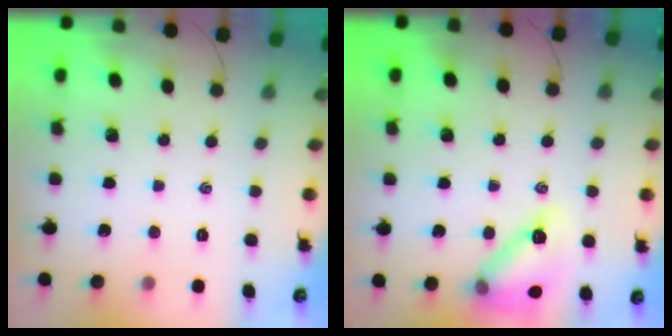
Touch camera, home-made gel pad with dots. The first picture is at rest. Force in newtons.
{"total": 14.5, "press": 14.4, "slide": 1.7}